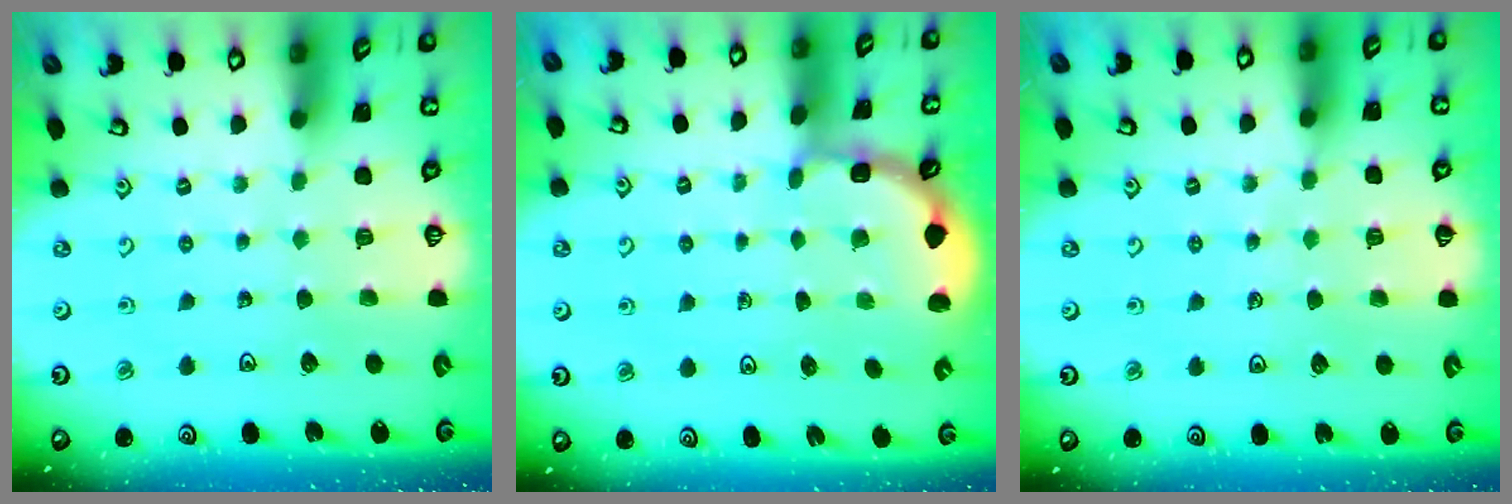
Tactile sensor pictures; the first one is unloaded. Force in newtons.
{"total": 1.9, "press": 1.9, "slide": 0.3}
{"total": 4.6, "press": 4.5, "slide": 0.9}